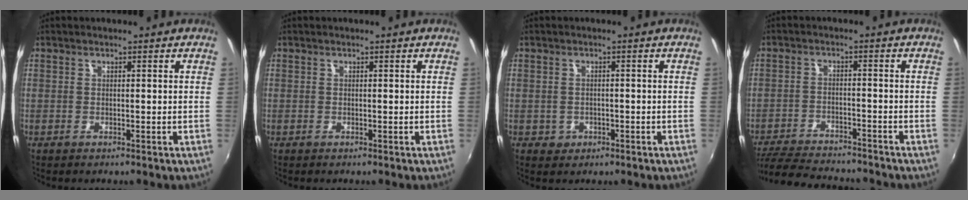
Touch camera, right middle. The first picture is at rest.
{"total": 0.0}
{"total": 2.8, "force": [-0.8, 2.5, 0.8], "torque": [-0.021, -0.003, -0.009]}
{"total": 14.9, "force": [-13.3, 3.1, 5.9], "torque": [-0.135, -0.022, -0.208]}